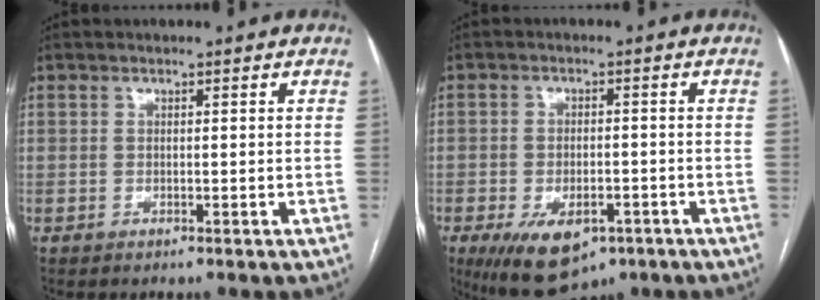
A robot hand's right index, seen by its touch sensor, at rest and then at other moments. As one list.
[{"total": 10.6, "force": [-6.0, 5.3, 7.0], "torque": [-0.122, -0.009, -0.083]}]